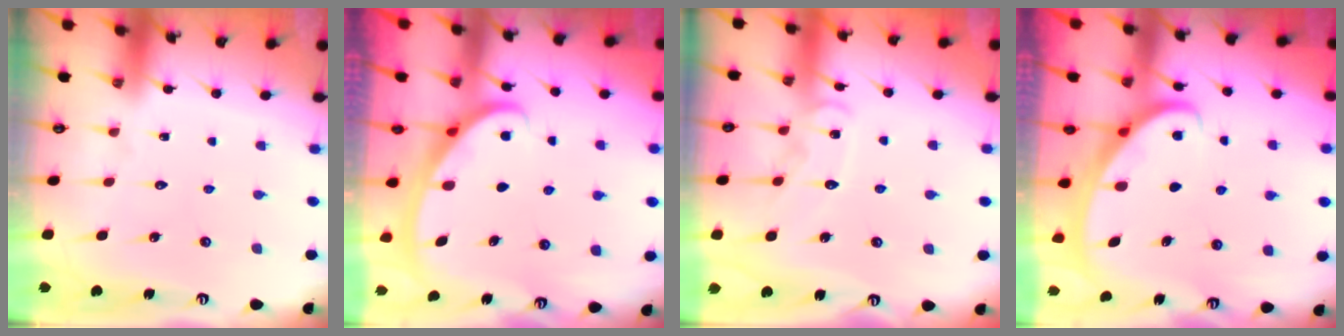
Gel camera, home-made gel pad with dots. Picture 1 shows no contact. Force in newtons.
{"total": 2.5, "press": 2.5, "slide": 0.4}
{"total": 8.5, "press": 8.4, "slide": 0.7}
{"total": 2.5, "press": 2.5, "slide": 0.3}